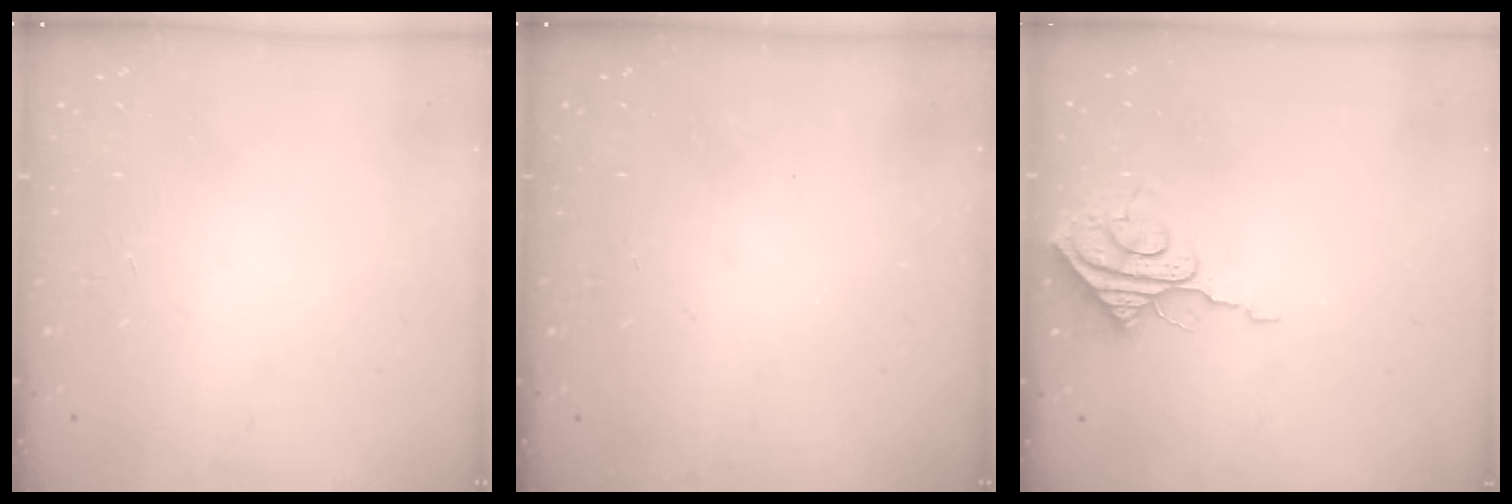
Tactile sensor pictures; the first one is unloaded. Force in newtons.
{"total": 0.0}
{"total": 7.8, "press": 7.8, "slide": 0.7}